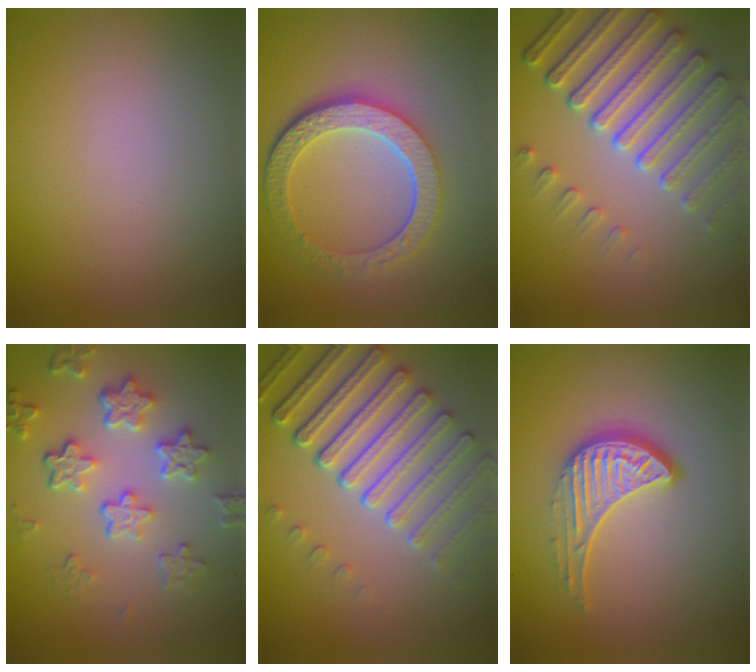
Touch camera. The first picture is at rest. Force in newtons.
{"total": 6.2, "press": 4.6, "slide": 4.2}
{"total": 6.8, "press": 5.3, "slide": 4.2}
{"total": 5.3, "press": 4.2, "slide": 3.3}
{"total": 7.5, "press": 5.7, "slide": 4.9}
{"total": 4.3, "press": 3.1, "slide": 3.1}